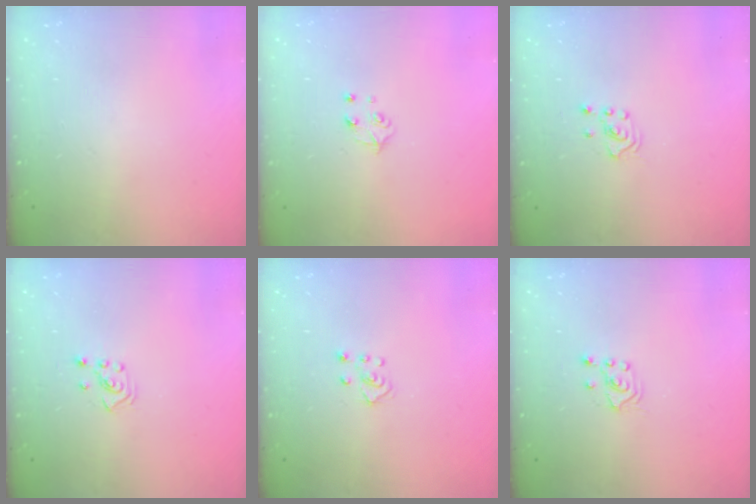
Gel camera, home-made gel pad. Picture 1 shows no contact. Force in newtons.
{"total": 4.3, "press": 4.3, "slide": 0.5}
{"total": 2.0, "press": 2.0, "slide": 0.3}
{"total": 2.3, "press": 2.2, "slide": 0.8}
{"total": 3.1, "press": 3.1, "slide": 0.4}
{"total": 2.6, "press": 2.4, "slide": 0.8}